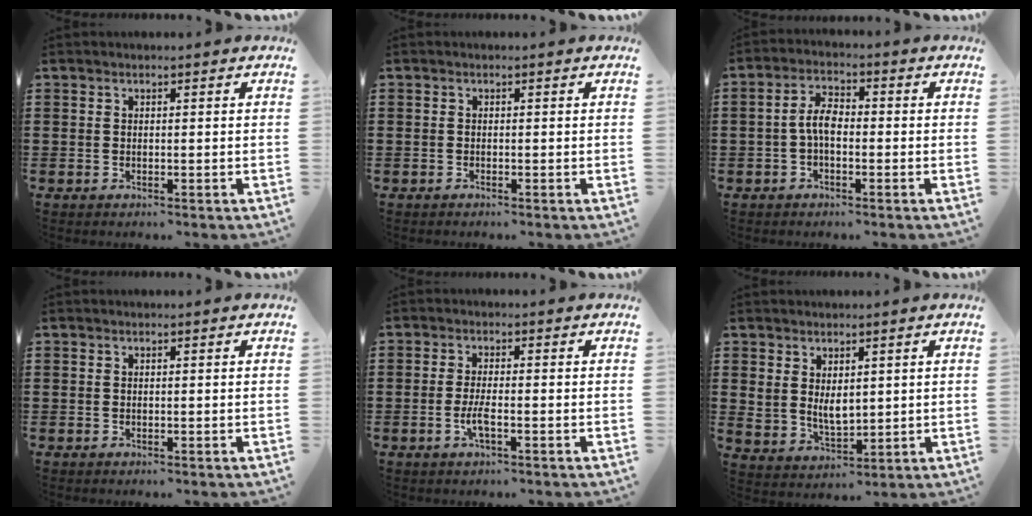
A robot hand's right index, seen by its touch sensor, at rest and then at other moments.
{"total": 0.0}
{"total": 4.3, "force": [-0.7, 2.1, 3.7], "torque": [-0.082, 0.006, -0.018]}
{"total": 0.0}
{"total": 3.0, "force": [-1.1, 0.6, 2.7], "torque": [-0.054, -0.002, -0.021]}
{"total": 4.1, "force": [2.0, 2.6, 2.5], "torque": [-0.056, 0.003, 0.039]}